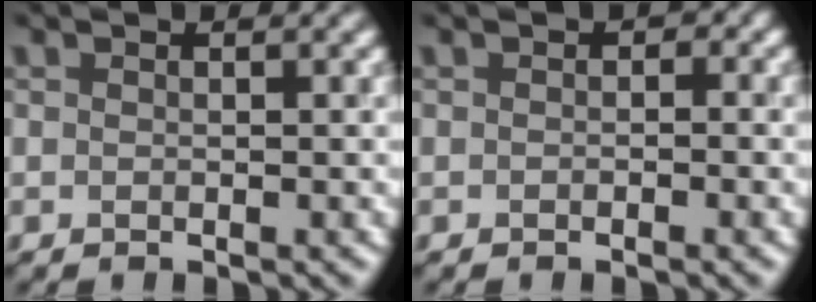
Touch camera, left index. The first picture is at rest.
{"total": 0.8, "force": [-0.2, 0.6, 0.5], "torque": [-0.008, -0.001, -0.006]}